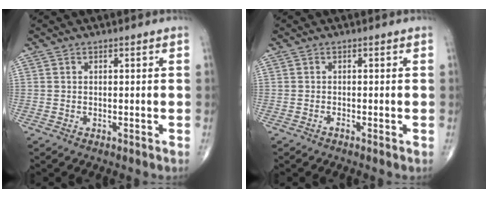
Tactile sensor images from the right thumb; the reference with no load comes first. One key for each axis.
{"total": 0.5, "fx": -0.3, "fy": -0.1, "fz": 0.4, "tx": -0.002, "ty": 0.000, "tz": -0.009}